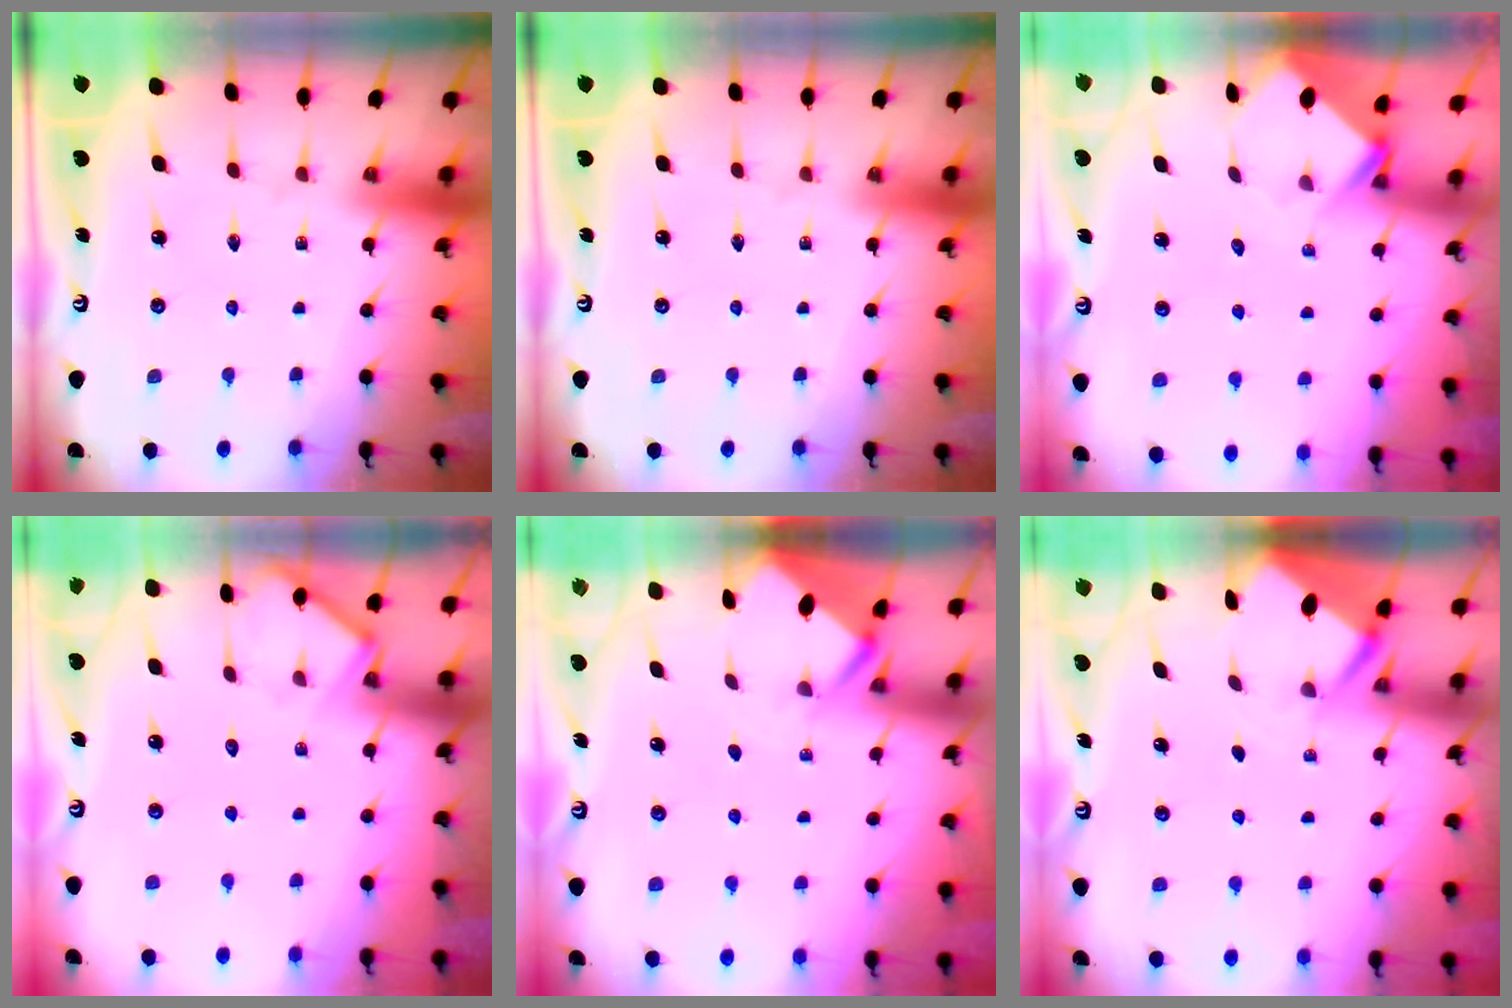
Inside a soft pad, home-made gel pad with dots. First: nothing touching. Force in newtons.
{"total": 0.0}
{"total": 3.7, "press": 3.7, "slide": 0.3}
{"total": 6.5, "press": 6.5, "slide": 0.5}
{"total": 2.8, "press": 2.8, "slide": 0.2}
{"total": 2.8, "press": 2.7, "slide": 0.3}